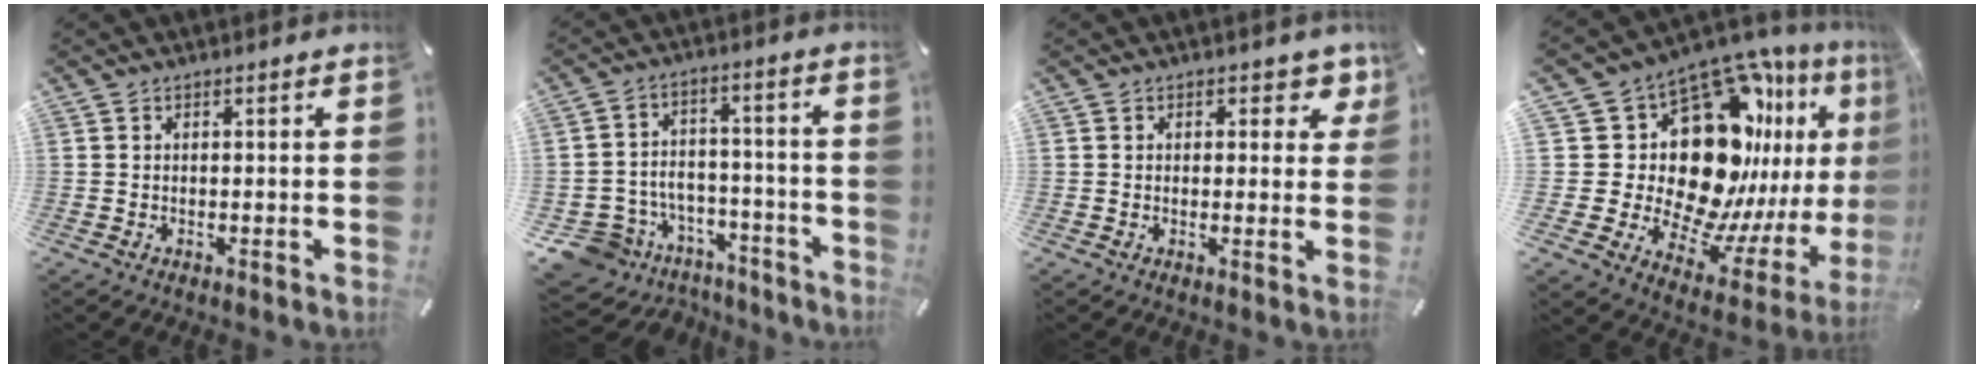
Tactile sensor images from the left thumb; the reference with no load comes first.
{"total": 9.3, "force": [-5.1, 7.5, 2.0], "torque": [-0.044, 0.030, -0.084]}
{"total": 4.0, "force": [2.1, 2.6, 2.2], "torque": [0.000, -0.010, 0.027]}
{"total": 26.6, "force": [10.8, 16.7, 17.7], "torque": [-0.291, -0.132, 0.220]}